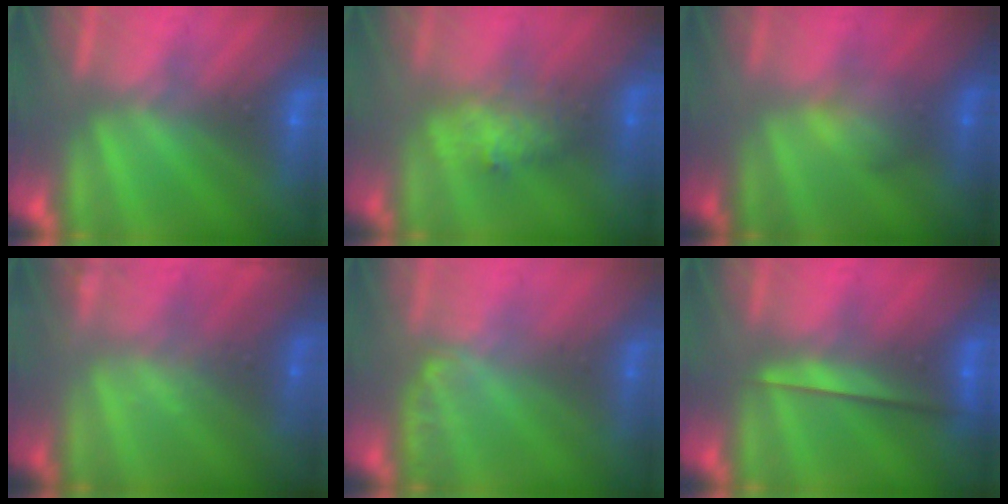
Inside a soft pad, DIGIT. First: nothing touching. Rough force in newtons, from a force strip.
{"total": 2.6}
{"total": 2.0}
{"total": 1.9}
{"total": 1.1}
{"total": 2.3}